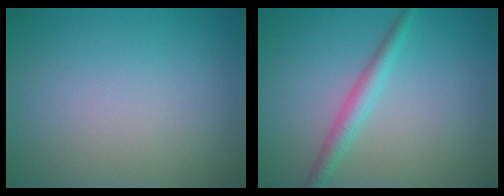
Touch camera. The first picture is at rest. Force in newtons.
{"total": 2.3, "press": 2.3, "slide": 0.0}